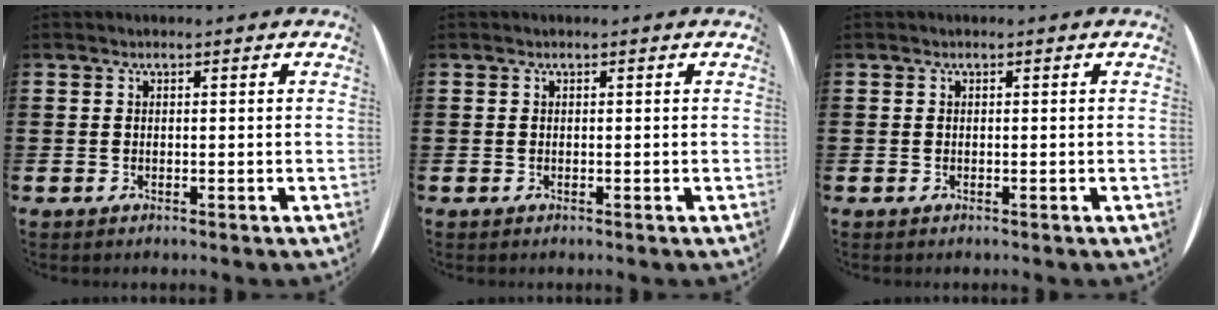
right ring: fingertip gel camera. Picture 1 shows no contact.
{"total": 0.0}
{"total": 0.0}